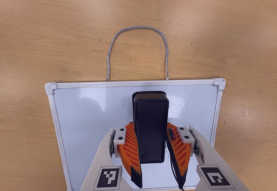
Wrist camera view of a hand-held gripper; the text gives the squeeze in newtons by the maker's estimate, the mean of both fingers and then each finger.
{"total": 8.6, "left": 7.2, "right": 9.9}